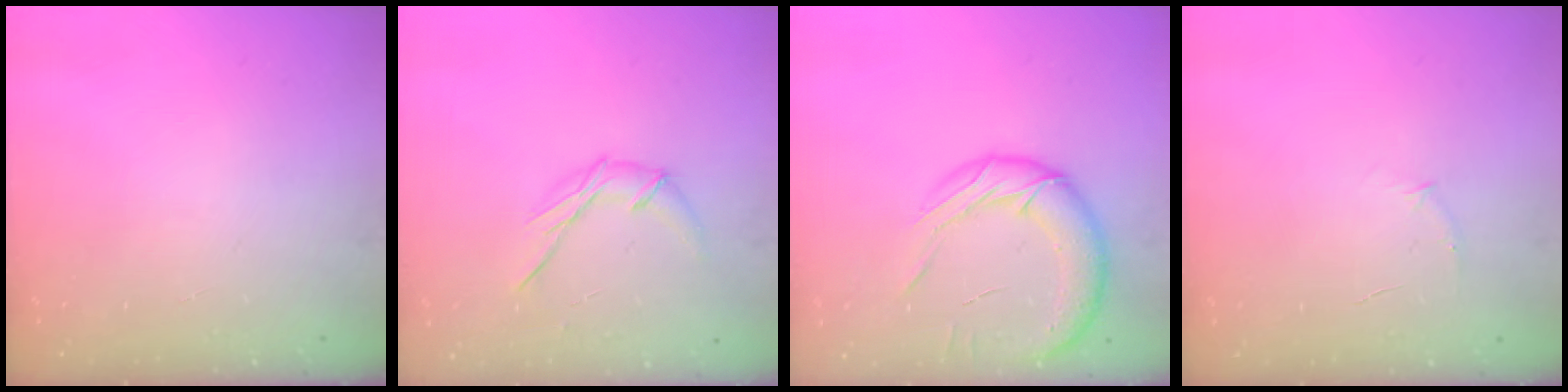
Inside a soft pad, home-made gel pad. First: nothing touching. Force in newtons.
{"total": 7.4, "press": 7.3, "slide": 0.8}
{"total": 15.4, "press": 15.1, "slide": 3.2}
{"total": 4.7, "press": 4.4, "slide": 1.4}